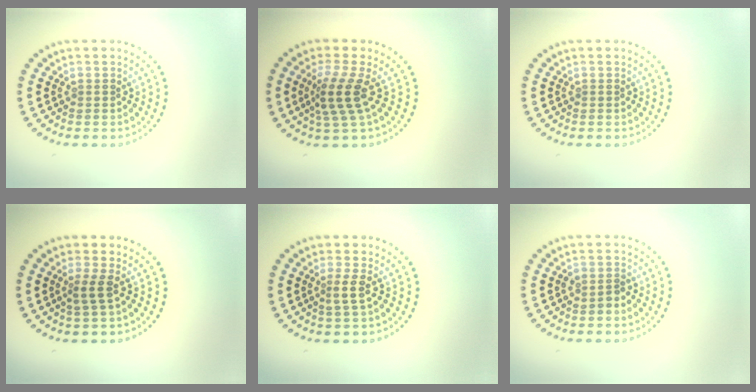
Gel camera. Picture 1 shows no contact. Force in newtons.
{"total": 3.3, "press": 2.4, "slide": 2.3}
{"total": 0.0}
{"total": 1.7, "press": 1.1, "slide": 1.3}
{"total": 1.6, "press": 1.1, "slide": 1.1}
{"total": 1.0, "press": 0.8, "slide": 0.6}